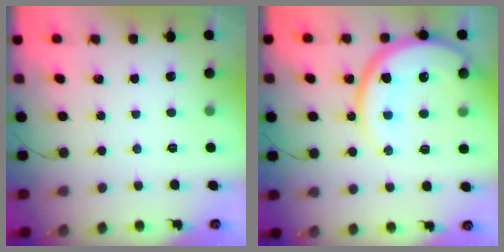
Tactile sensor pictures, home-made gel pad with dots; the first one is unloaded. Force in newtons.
{"total": 17.6, "press": 17.5, "slide": 1.5}